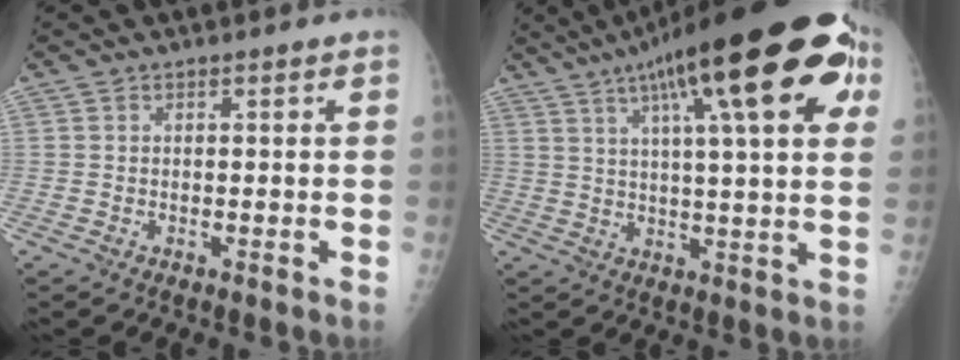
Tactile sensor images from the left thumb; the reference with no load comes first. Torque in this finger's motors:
{"motor_torque": [2.42, 1.21, 2.60, -0.17, 0.31]}